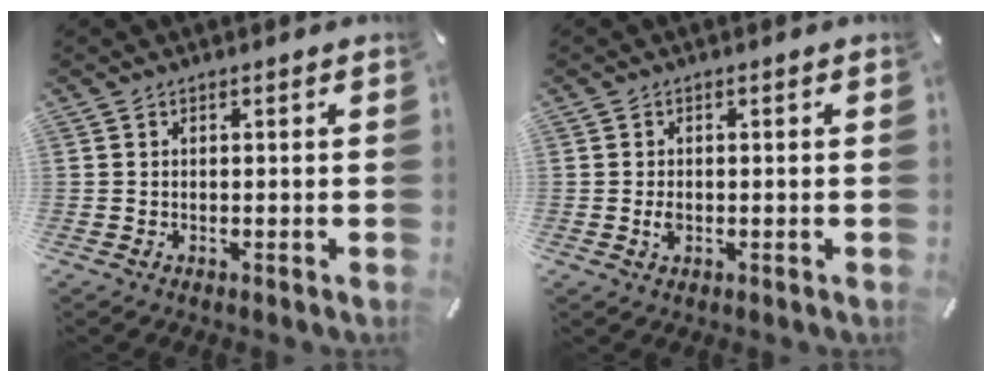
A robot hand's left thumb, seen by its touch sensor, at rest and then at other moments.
{"total": 2.2, "force": [-0.3, 1.5, 1.6], "torque": [-0.038, 0.000, -0.007]}